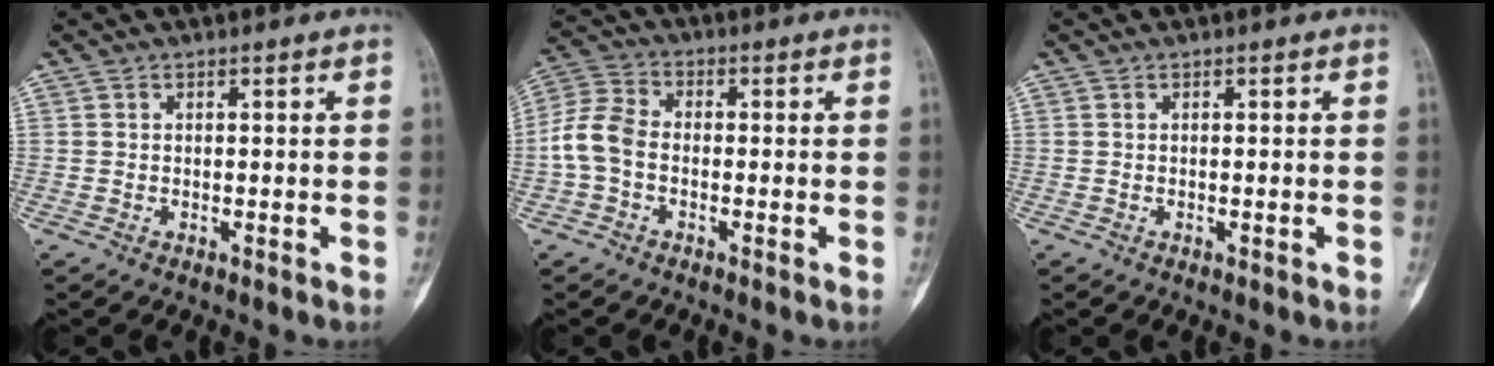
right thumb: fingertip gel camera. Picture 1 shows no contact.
{"total": 7.1, "force": [-1.4, 4.9, 4.9], "torque": [-0.102, 0.020, -0.040]}
{"total": 0.0}